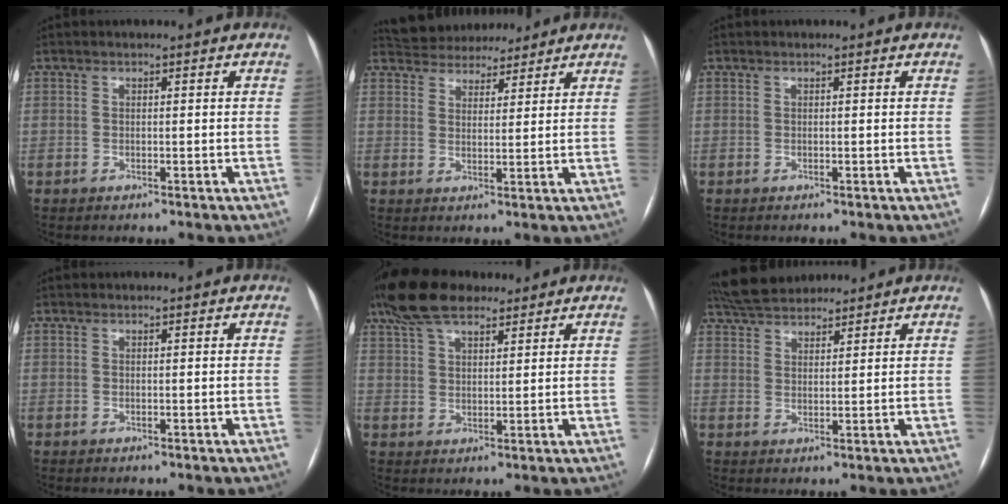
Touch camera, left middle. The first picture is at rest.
{"total": 10.5, "force": [9.5, 3.7, 2.5], "torque": [-0.037, 0.024, 0.144]}
{"total": 0.0}
{"total": 0.0}
{"total": 10.4, "force": [8.0, 3.8, 5.5], "torque": [-0.108, 0.038, 0.146]}
{"total": 8.0, "force": [7.4, 1.9, 2.2], "torque": [-0.047, 0.033, 0.133]}